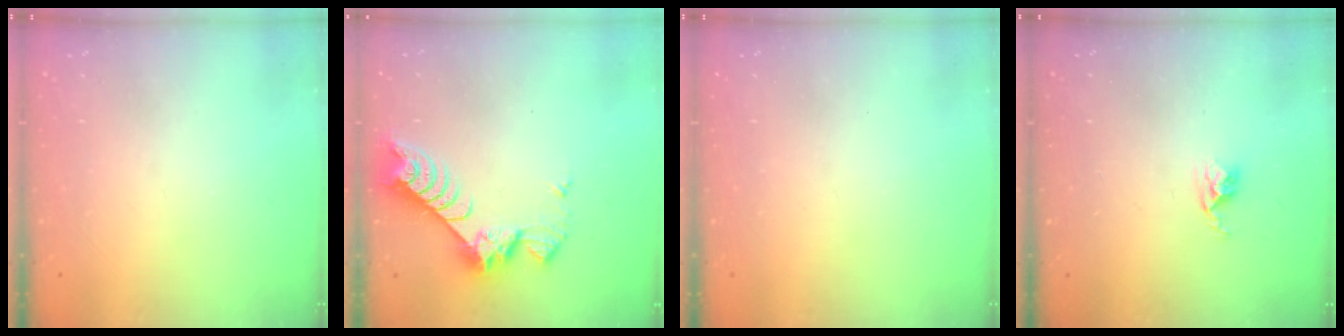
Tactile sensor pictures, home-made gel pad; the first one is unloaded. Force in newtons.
{"total": 7.6, "press": 7.5, "slide": 0.7}
{"total": 0.0}
{"total": 2.5, "press": 2.5, "slide": 0.4}